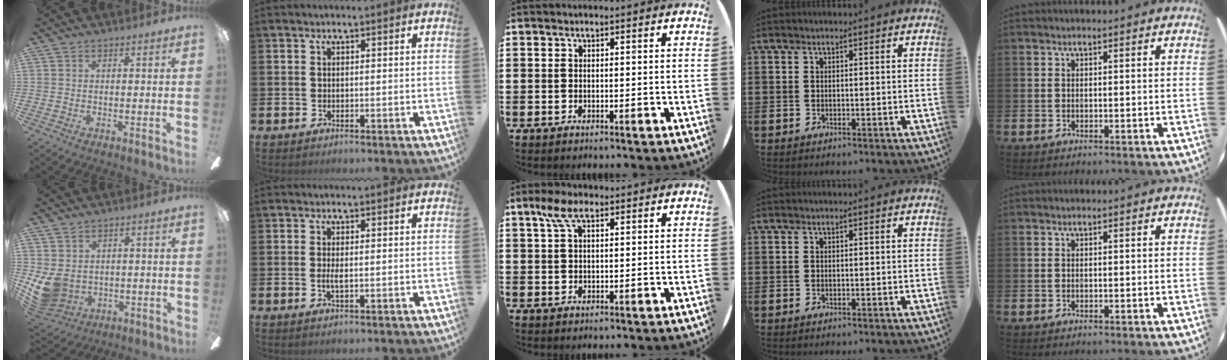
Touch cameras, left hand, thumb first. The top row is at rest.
{"thumb": {"total": 8.1, "force": [-0.3, 7.1, 3.9], "torque": [-0.106, -0.007, 0.000]}, "index": {"total": 1.3, "force": [-0.1, 0.3, 1.2], "torque": [-0.022, 0.000, -0.003]}, "middle": {"total": 4.6, "force": [2.6, 2.0, 3.3], "torque": [-0.071, 0.010, 0.045]}}